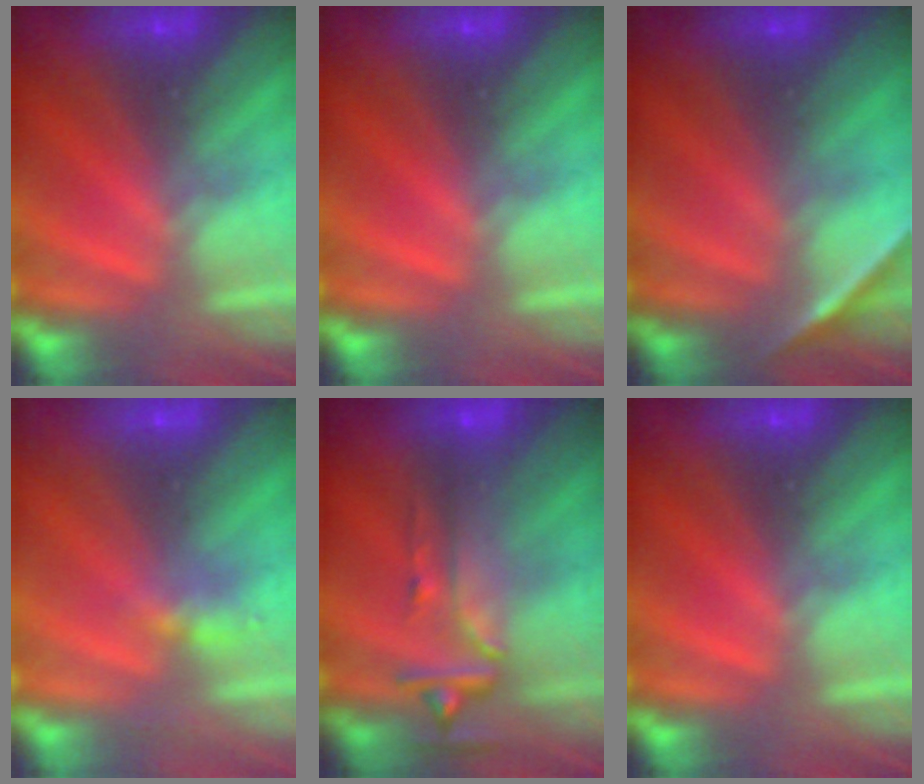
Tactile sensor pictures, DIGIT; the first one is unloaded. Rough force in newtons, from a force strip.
{"total": 0.0}
{"total": 1.6}
{"total": 2.2}
{"total": 5.7}
{"total": 0.0}